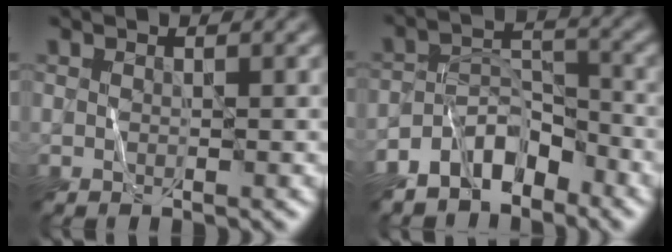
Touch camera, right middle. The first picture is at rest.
{"total": 5.6, "force": [-4.4, 2.8, 2.1], "torque": [-0.027, 0.005, -0.084]}